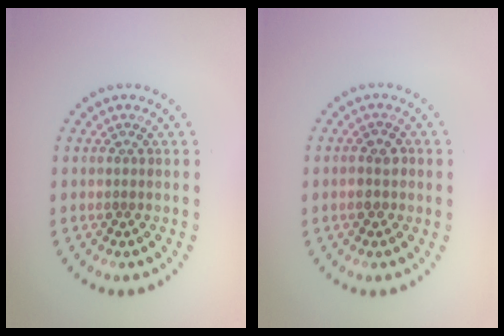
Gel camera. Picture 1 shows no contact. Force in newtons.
{"total": 1.6, "press": 1.5, "slide": 0.3}